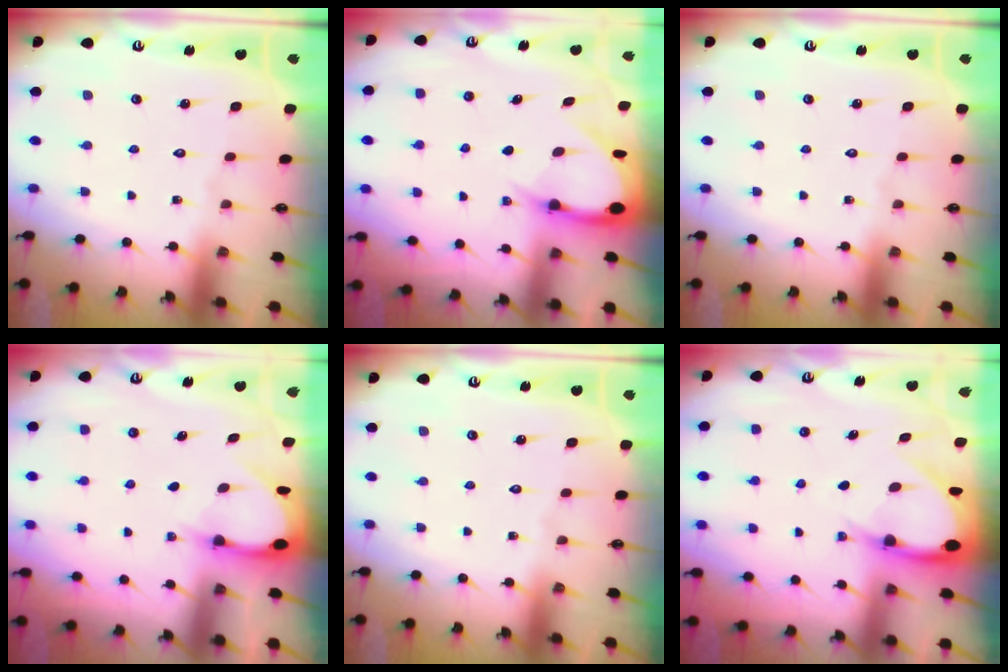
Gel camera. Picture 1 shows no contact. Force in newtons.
{"total": 4.6, "press": 4.5, "slide": 0.5}
{"total": 0.0}
{"total": 3.0, "press": 2.9, "slide": 0.2}
{"total": 0.0}
{"total": 5.6, "press": 5.6, "slide": 0.5}